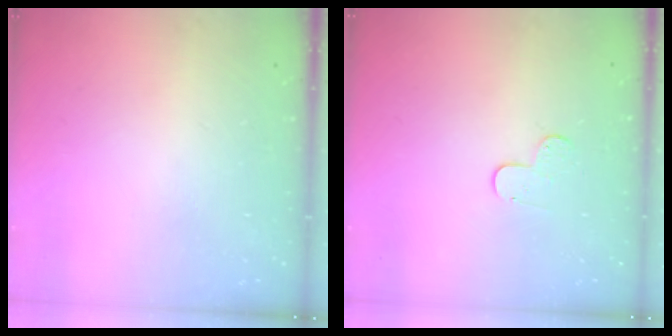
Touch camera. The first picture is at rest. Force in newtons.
{"total": 5.5, "press": 5.5, "slide": 0.6}